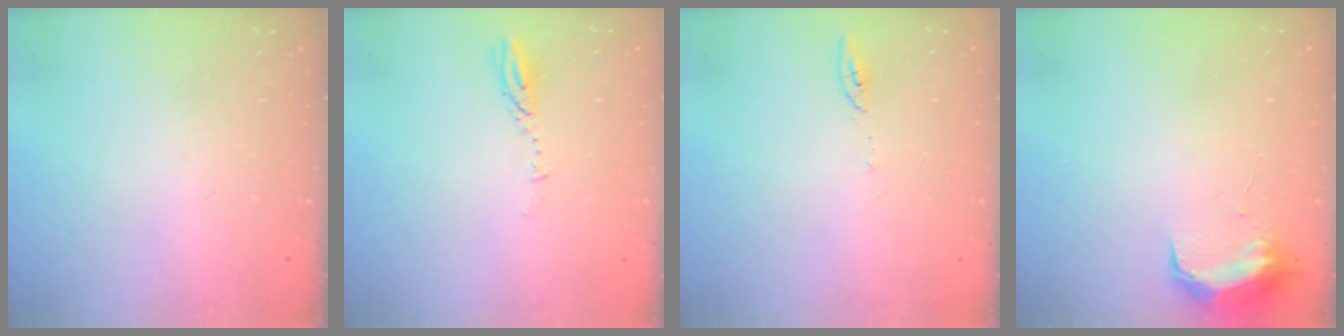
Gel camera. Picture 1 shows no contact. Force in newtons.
{"total": 3.2, "press": 3.2, "slide": 0.3}
{"total": 4.8, "press": 4.8, "slide": 0.6}
{"total": 9.8, "press": 9.7, "slide": 0.7}